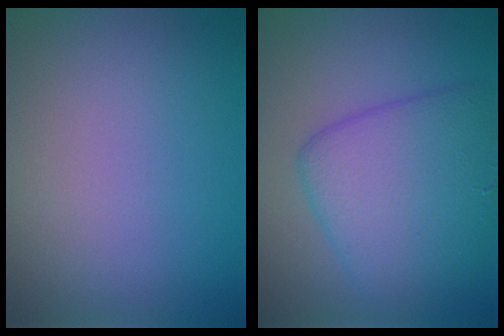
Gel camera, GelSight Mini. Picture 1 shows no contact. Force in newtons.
{"total": 6.5, "press": 6.5, "slide": 0.3}